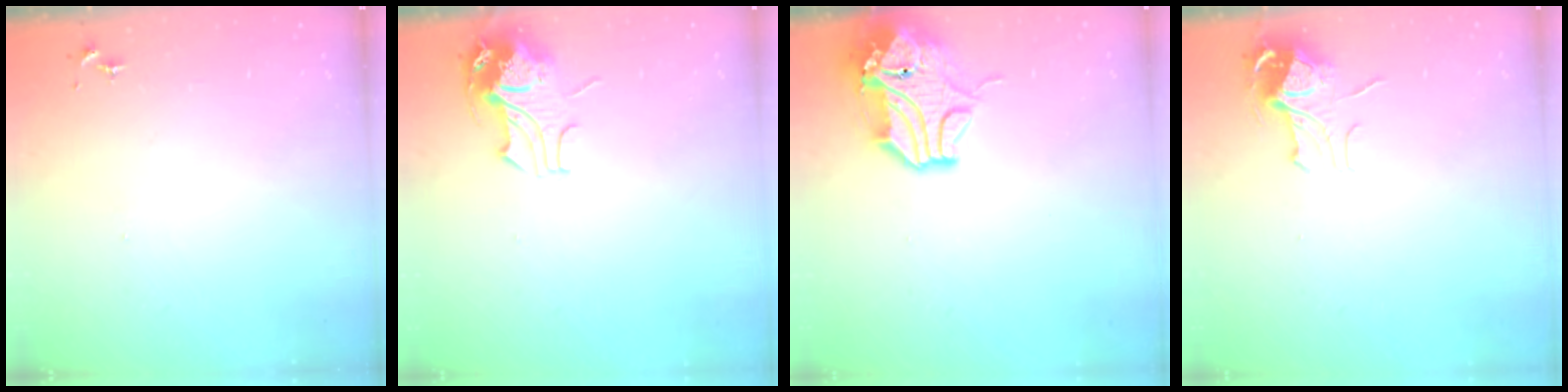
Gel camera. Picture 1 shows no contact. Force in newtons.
{"total": 11.0, "press": 10.9, "slide": 1.1}
{"total": 13.3, "press": 13.2, "slide": 2.0}
{"total": 8.6, "press": 8.6, "slide": 0.8}